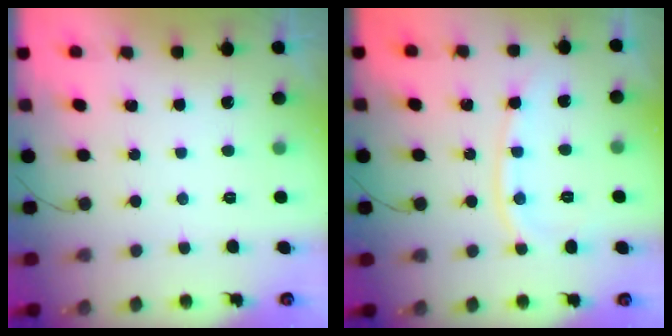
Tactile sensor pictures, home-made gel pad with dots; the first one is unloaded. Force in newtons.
{"total": 9.2, "press": 9.2, "slide": 0.2}